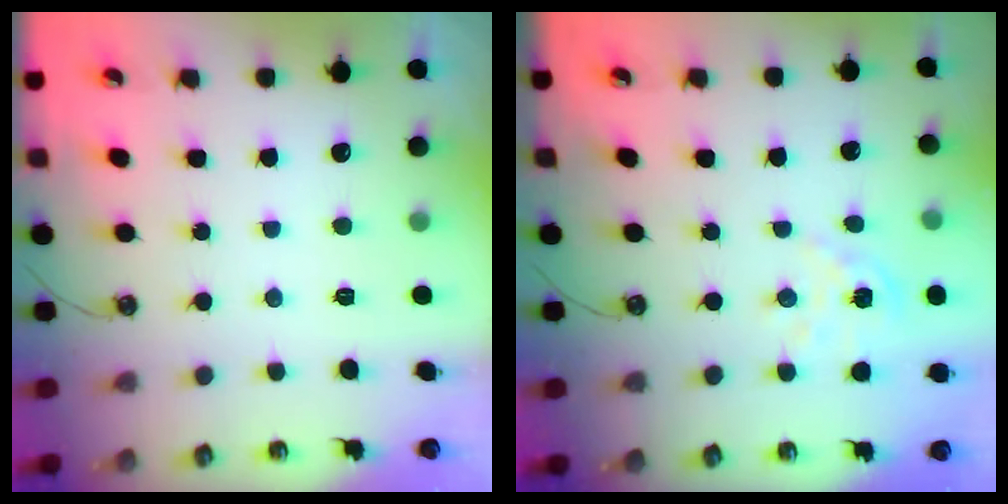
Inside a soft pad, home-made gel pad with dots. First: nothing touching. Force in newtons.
{"total": 3.7, "press": 3.7, "slide": 0.2}